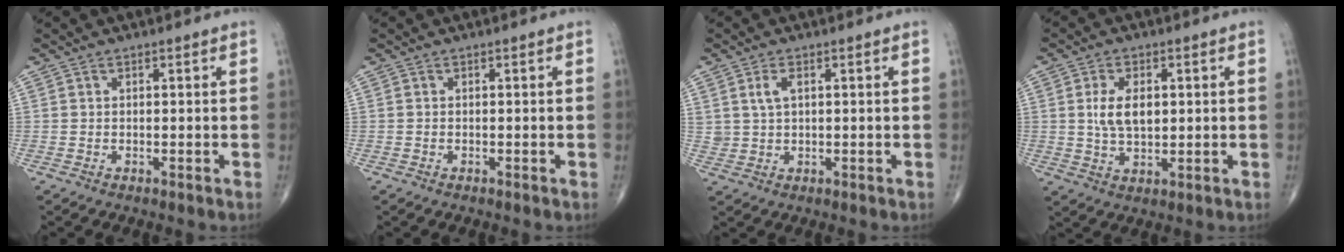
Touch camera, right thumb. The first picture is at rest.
{"total": 0.0}
{"total": 3.3, "force": [1.2, 1.9, 2.4], "torque": [-0.046, -0.005, 0.027]}
{"total": 6.9, "force": [1.1, 4.1, 5.5], "torque": [-0.090, -0.005, 0.023]}